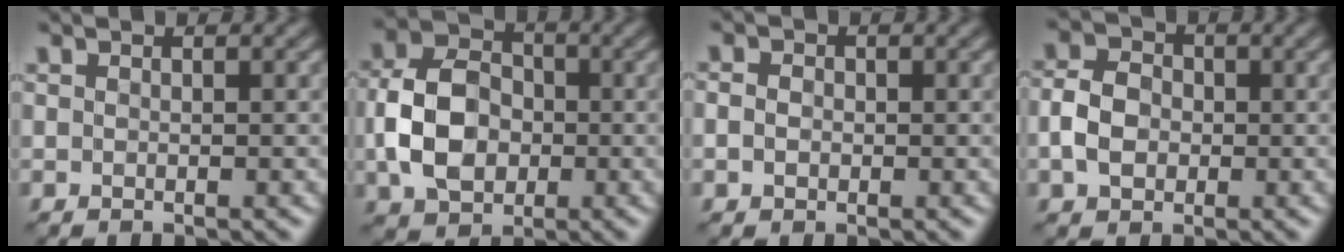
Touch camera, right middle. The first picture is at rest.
{"total": 7.0, "force": [-1.1, 5.2, 4.5], "torque": [-0.091, 0.008, -0.031]}
{"total": 1.3, "force": [-0.3, 1.1, 0.7], "torque": [-0.016, -0.001, -0.009]}
{"total": 3.9, "force": [-0.8, 3.1, 2.3], "torque": [-0.049, 0.003, -0.020]}